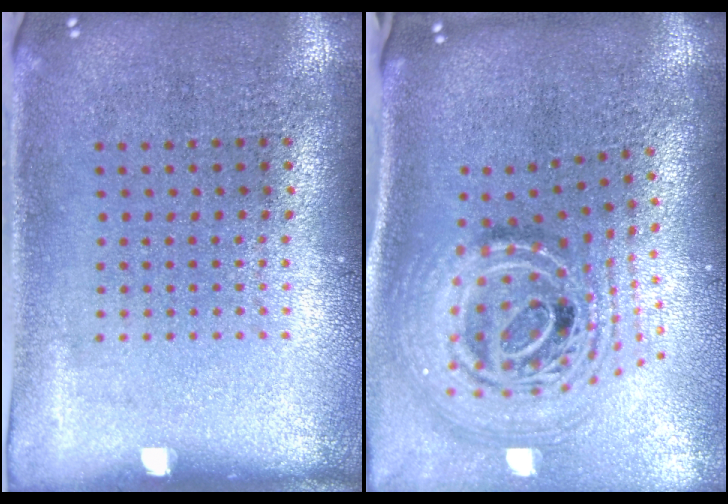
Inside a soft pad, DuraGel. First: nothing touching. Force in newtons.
{"total": 2.7, "press": 1.9, "slide": 1.9}